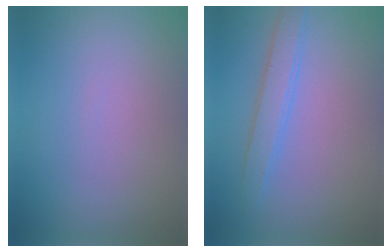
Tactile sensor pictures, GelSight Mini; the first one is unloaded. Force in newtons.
{"total": 2.5, "press": 2.5, "slide": 0.1}